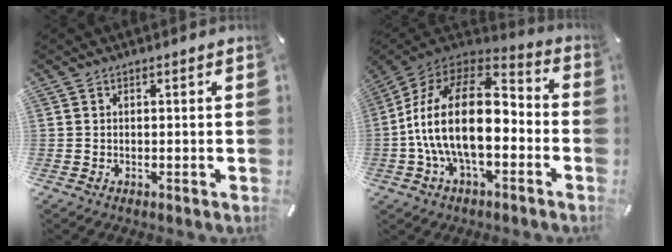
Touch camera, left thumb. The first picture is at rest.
{"total": 22.6, "force": [-2.9, 12.7, 18.4], "torque": [-0.354, 0.024, -0.047]}